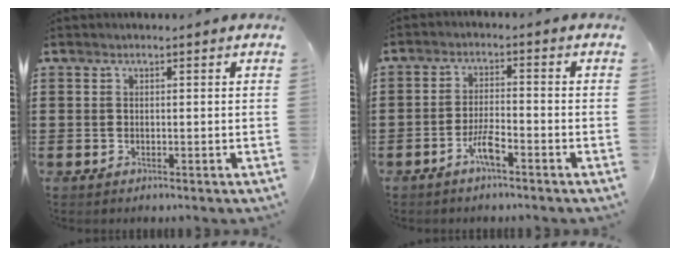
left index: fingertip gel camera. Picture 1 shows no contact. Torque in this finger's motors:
{"motor_torque": [0.54, 0.50, 0.09, 0.06]}